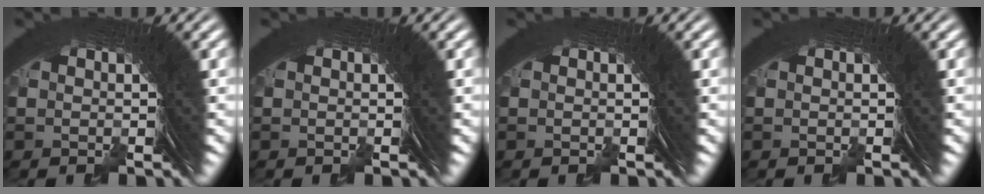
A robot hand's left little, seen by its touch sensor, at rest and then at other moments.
{"total": 0.0}
{"total": 0.0}
{"total": 0.0}